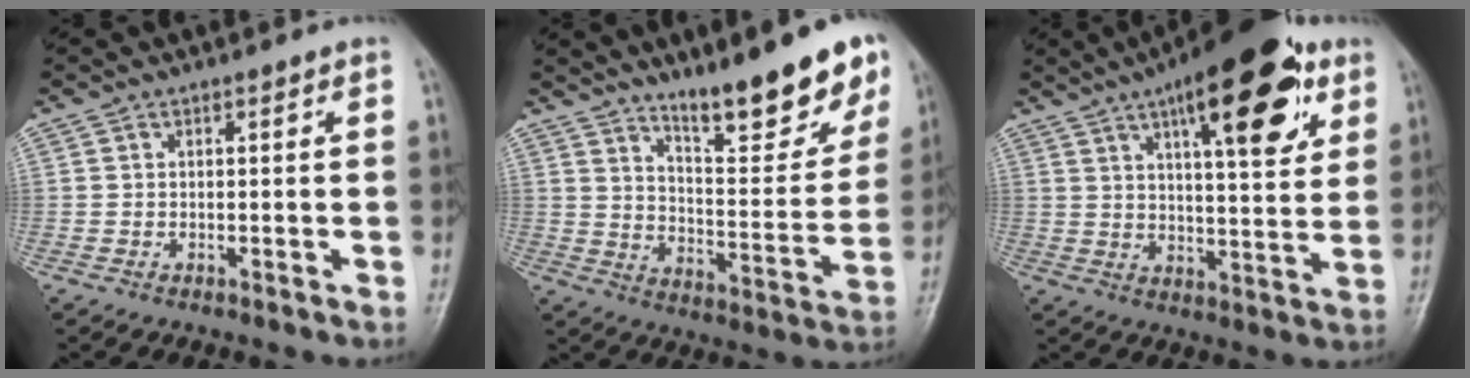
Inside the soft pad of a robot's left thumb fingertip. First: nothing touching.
{"total": 16.9, "force": [12.2, 4.0, 10.9], "torque": [-0.113, -0.081, 0.195]}
{"total": 19.9, "force": [9.8, 6.9, 15.9], "torque": [-0.199, -0.023, 0.140]}